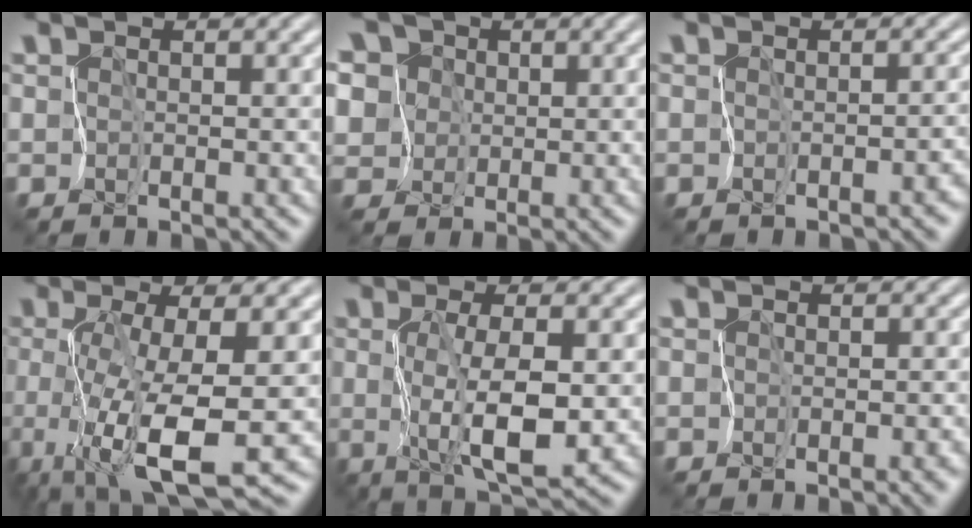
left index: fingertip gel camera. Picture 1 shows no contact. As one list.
[{"total": 12.0, "force": [5.7, 8.9, 5.6], "torque": [-0.144, 0.052, 0.068]}, {"total": 2.1, "force": [-1.5, 1.2, 0.9], "torque": [0.015, -0.004, -0.016]}, {"total": 8.3, "force": [-2.0, 1.5, 7.9], "torque": [-0.153, -0.014, -0.029]}, {"total": 4.8, "force": [-0.3, 1.1, 4.7], "torque": [-0.099, -0.007, 0.002]}, {"total": 1.9, "force": [-1.1, 1.1, 1.1], "torque": [0.007, -0.002, -0.007]}]